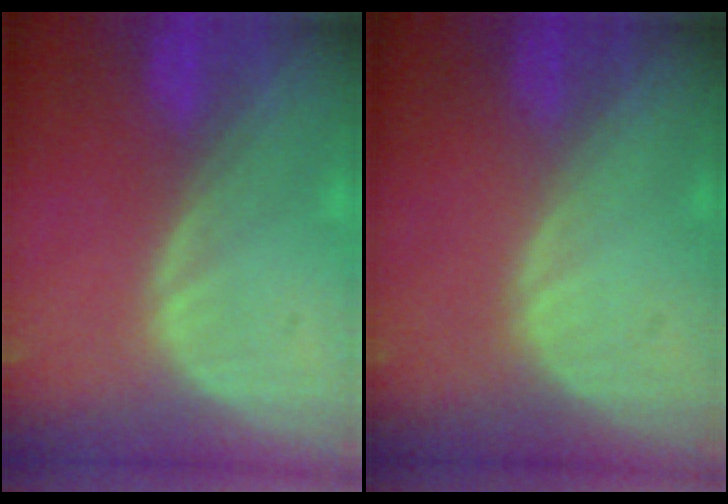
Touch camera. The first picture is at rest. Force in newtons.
{"total": 0.0}